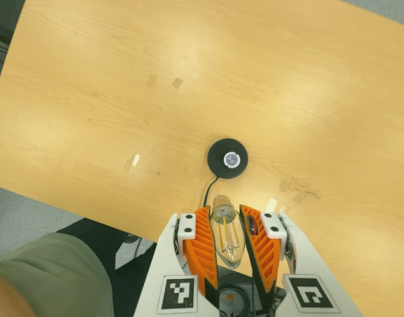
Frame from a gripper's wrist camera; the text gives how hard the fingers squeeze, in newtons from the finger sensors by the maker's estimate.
{"total": 19.0, "left": 19.9, "right": 18.2}